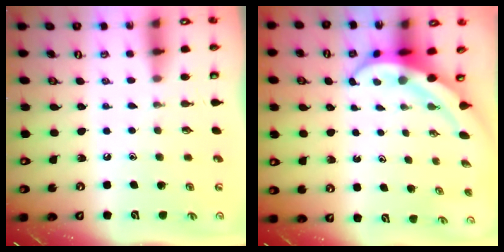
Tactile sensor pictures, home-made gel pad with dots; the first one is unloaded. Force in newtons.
{"total": 5.2, "press": 5.2, "slide": 0.6}